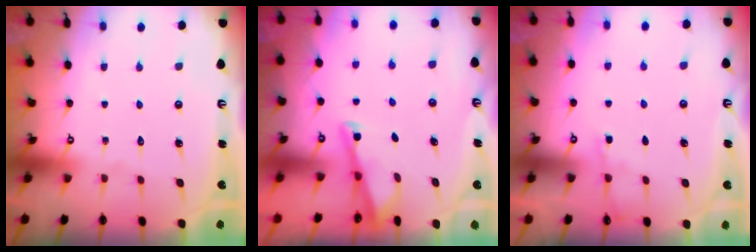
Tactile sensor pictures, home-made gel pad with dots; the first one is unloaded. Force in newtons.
{"total": 3.2, "press": 3.2, "slide": 0.3}
{"total": 2.5, "press": 2.5, "slide": 0.4}